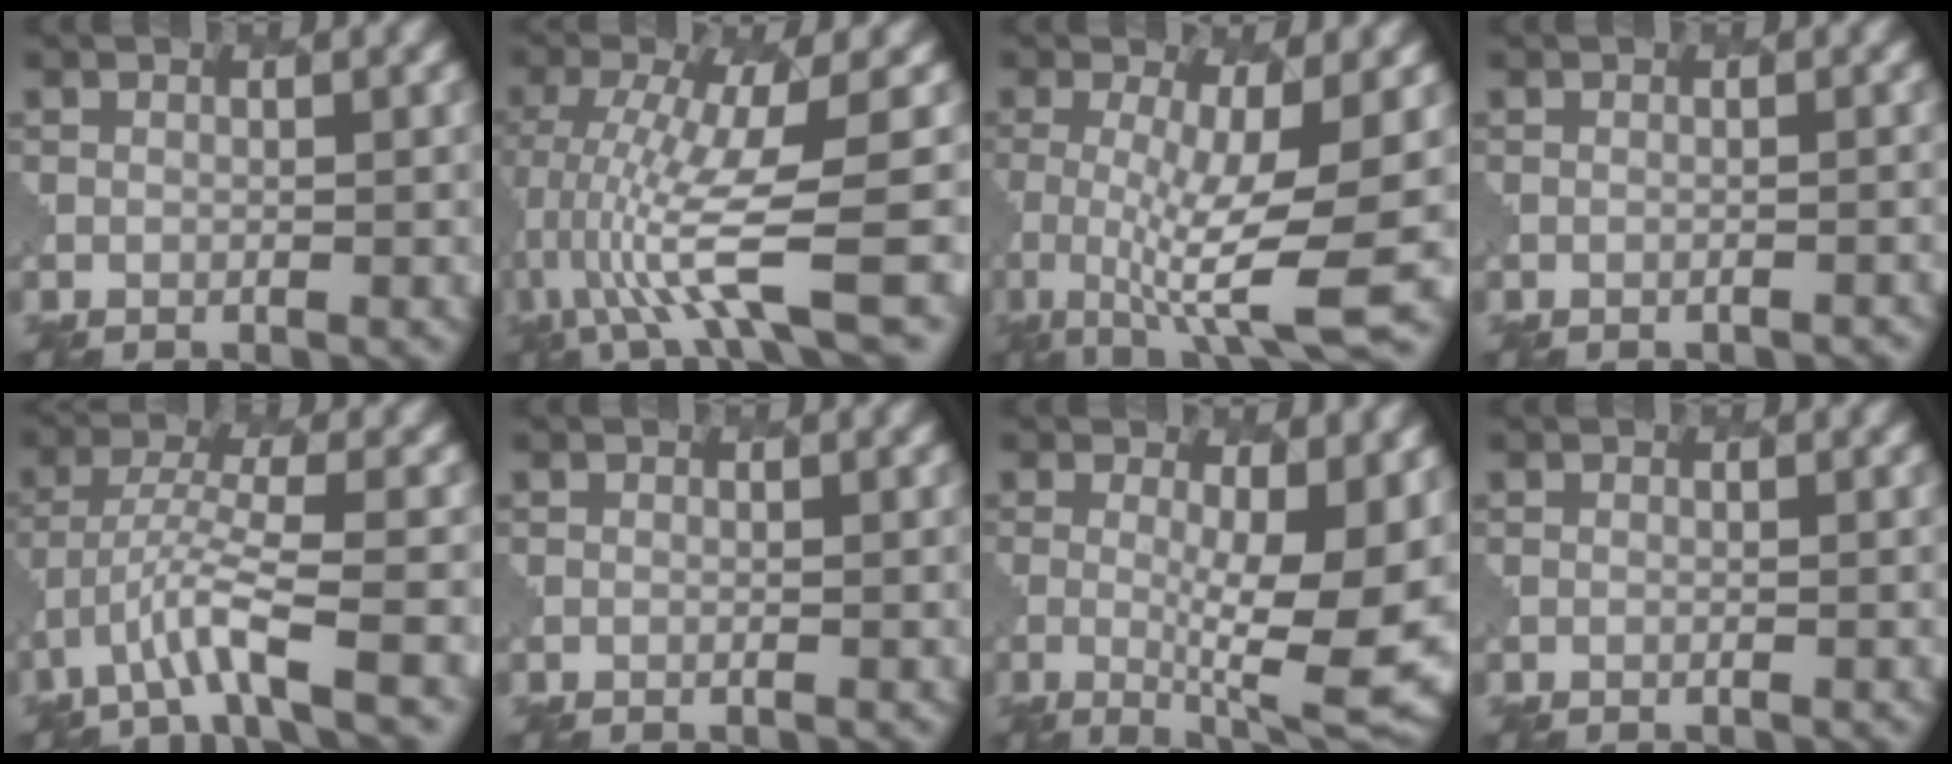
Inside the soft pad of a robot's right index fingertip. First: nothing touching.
{"total": 8.2, "force": [-1.7, 1.4, 7.9], "torque": [-0.153, -0.003, -0.030]}
{"total": 7.7, "force": [-1.1, 1.5, 7.4], "torque": [-0.130, -0.012, -0.023]}
{"total": 1.0, "force": [-0.8, 0.3, 0.5], "torque": [0.008, 0.009, -0.015]}
{"total": 4.6, "force": [-2.5, 0.5, 3.8], "torque": [-0.078, 0.003, -0.056]}
{"total": 0.0}
{"total": 9.8, "force": [0.2, 2.4, 9.5], "torque": [-0.134, -0.018, 0.007]}
{"total": 0.0}